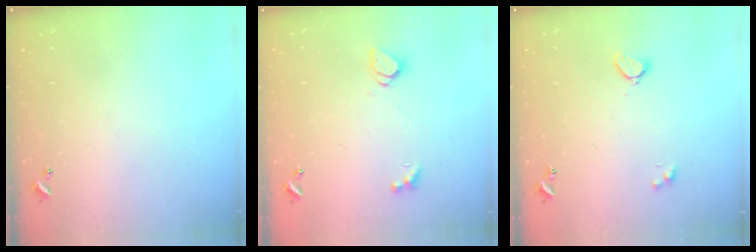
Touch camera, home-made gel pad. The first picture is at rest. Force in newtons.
{"total": 1.2, "press": 1.1, "slide": 0.5}
{"total": 2.1, "press": 2.0, "slide": 0.5}